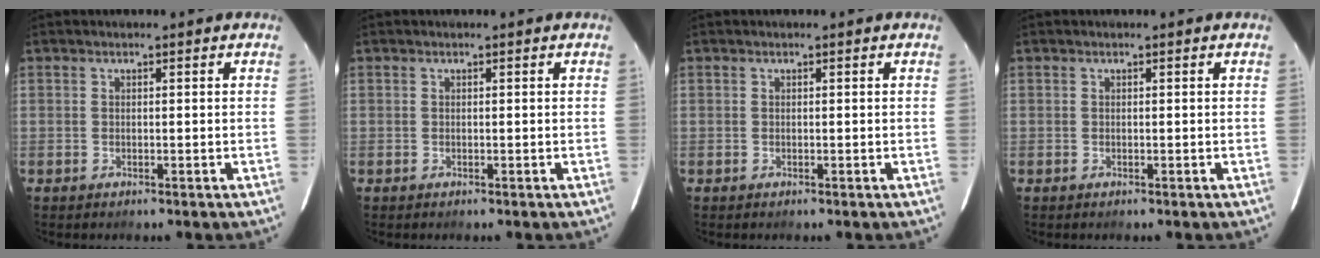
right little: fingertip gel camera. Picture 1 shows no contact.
{"total": 0.0}
{"total": 0.0}
{"total": 0.0}